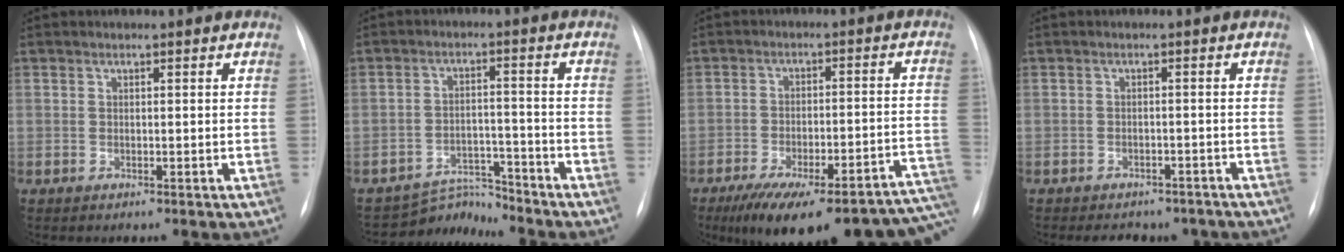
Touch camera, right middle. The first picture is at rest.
{"total": 5.1, "force": [-4.9, 0.1, -1.4], "torque": [0.021, 0.011, -0.077]}
{"total": 23.8, "force": [-16.9, 6.8, 15.3], "torque": [-0.152, 0.022, -0.223]}
{"total": 8.7, "force": [-7.4, 3.8, 2.5], "torque": [-0.032, 0.009, -0.077]}